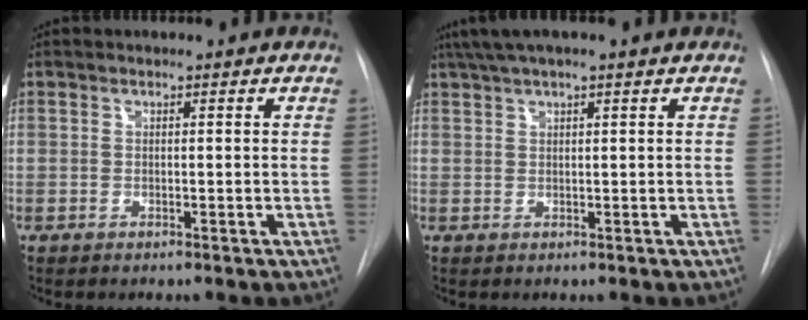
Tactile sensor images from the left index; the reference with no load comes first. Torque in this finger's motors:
{"motor_torque": [0.76, -0.93, 0.51, 0.13]}